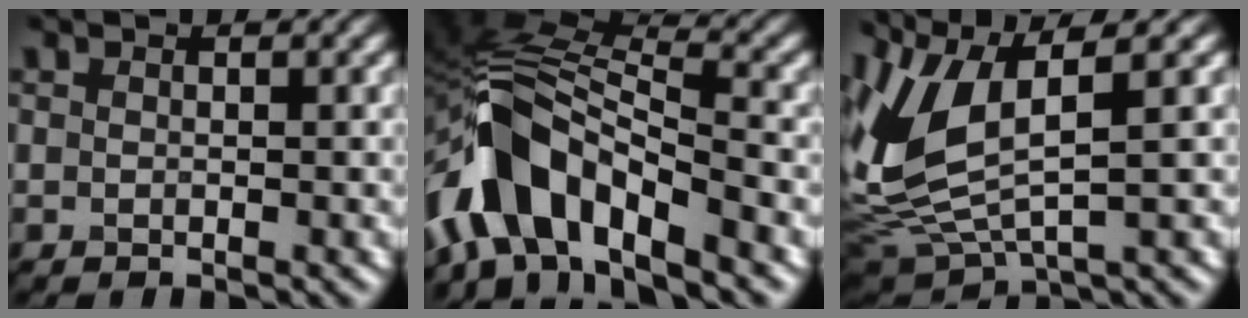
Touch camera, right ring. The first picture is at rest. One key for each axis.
{"total": 10.2, "fx": -5.8, "fy": 4.7, "fz": 7.0, "tx": -0.116, "ty": 0.015, "tz": -0.117}
{"total": 8.3, "fx": 2.0, "fy": 3.5, "fz": 7.2, "tx": -0.172, "ty": 0.001, "tz": 0.043}